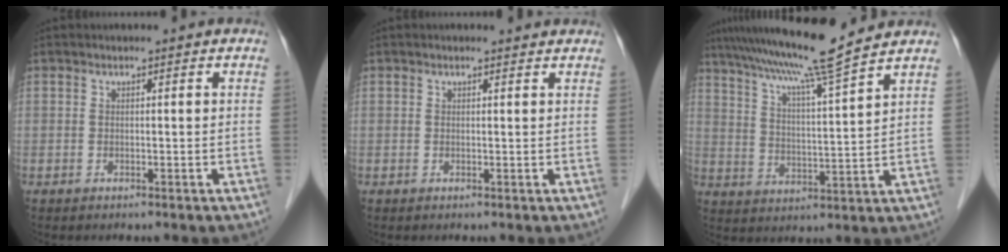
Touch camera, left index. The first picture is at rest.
{"total": 2.2, "force": [2.1, 0.4, 0.5], "torque": [-0.015, 0.010, 0.021]}
{"total": 12.9, "force": [10.9, -1.7, 6.6], "torque": [-0.119, 0.008, 0.178]}